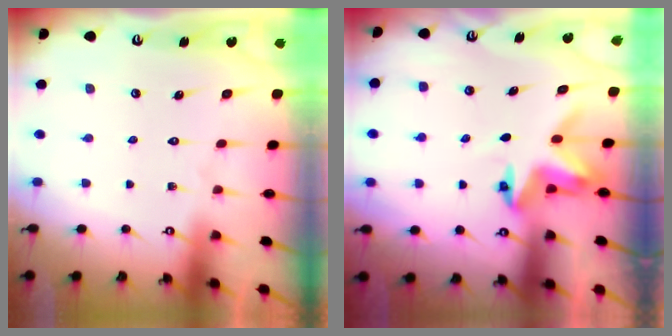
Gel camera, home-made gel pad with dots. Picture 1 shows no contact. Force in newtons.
{"total": 3.8, "press": 3.7, "slide": 0.4}